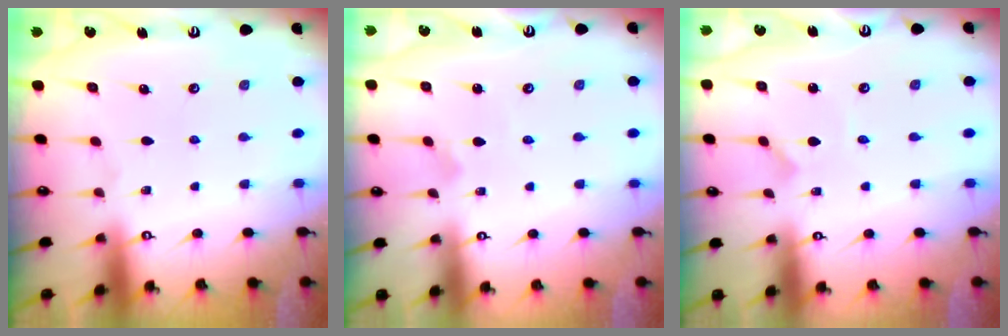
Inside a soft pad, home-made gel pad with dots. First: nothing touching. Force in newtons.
{"total": 1.9, "press": 1.9, "slide": 0.1}
{"total": 0.0}